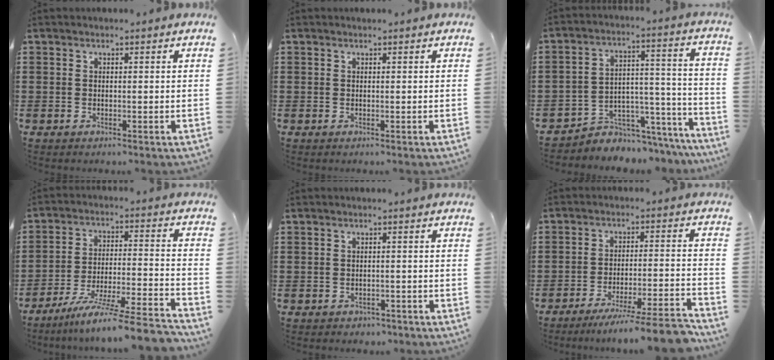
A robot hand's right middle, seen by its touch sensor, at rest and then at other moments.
{"total": 0.0}
{"total": 4.5, "force": [-4.0, 2.1, 0.0], "torque": [-0.010, 0.000, -0.081]}
{"total": 10.1, "force": [-8.6, -0.3, 5.3], "torque": [-0.089, -0.004, -0.169]}
{"total": 1.1, "force": [-1.0, 0.4, -0.1], "torque": [-0.003, -0.002, -0.023]}
{"total": 7.8, "force": [-6.7, -0.2, 3.8], "torque": [-0.050, -0.003, -0.120]}